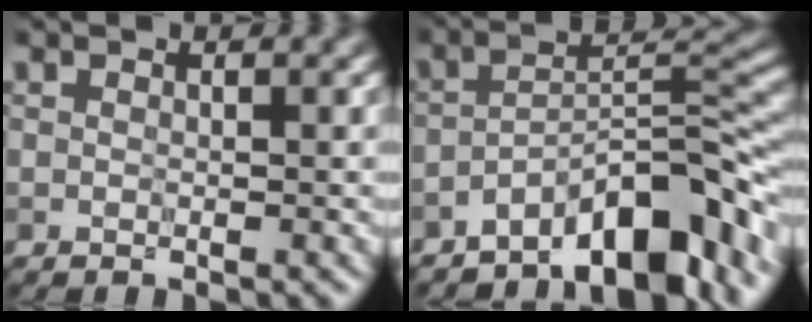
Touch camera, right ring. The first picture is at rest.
{"total": 9.6, "force": [-6.3, 3.1, 6.6], "torque": [-0.082, 0.018, -0.111]}